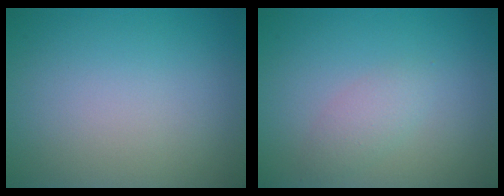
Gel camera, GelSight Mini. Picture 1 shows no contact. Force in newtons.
{"total": 1.7, "press": 1.7, "slide": 0.0}